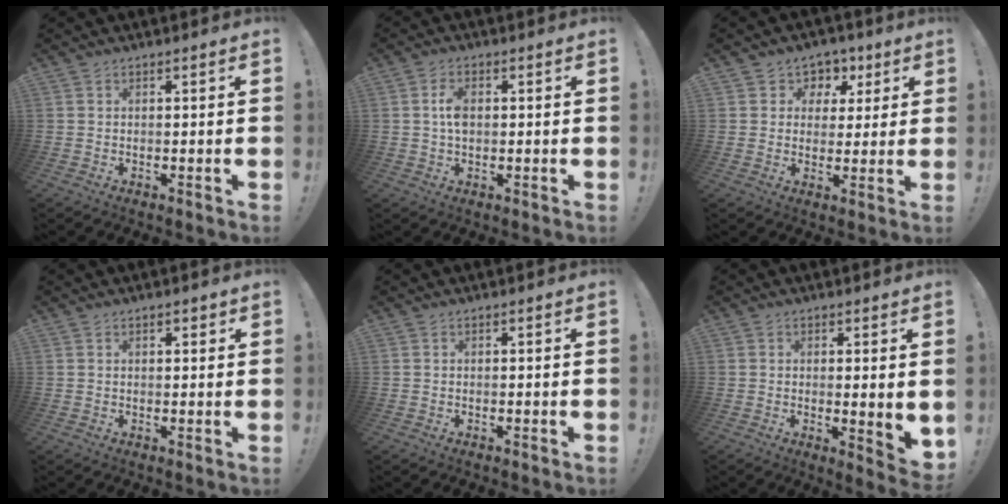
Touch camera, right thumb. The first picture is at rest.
{"total": 4.6, "force": [0.3, 2.6, 3.8], "torque": [-0.065, 0.000, 0.001]}
{"total": 6.0, "force": [1.8, 5.6, 1.1], "torque": [-0.012, -0.012, 0.035]}
{"total": 1.4, "force": [0.9, 0.8, 0.7], "torque": [-0.007, -0.004, 0.014]}
{"total": 0.0}
{"total": 3.8, "force": [1.6, 1.0, 3.3], "torque": [-0.034, -0.021, 0.031]}